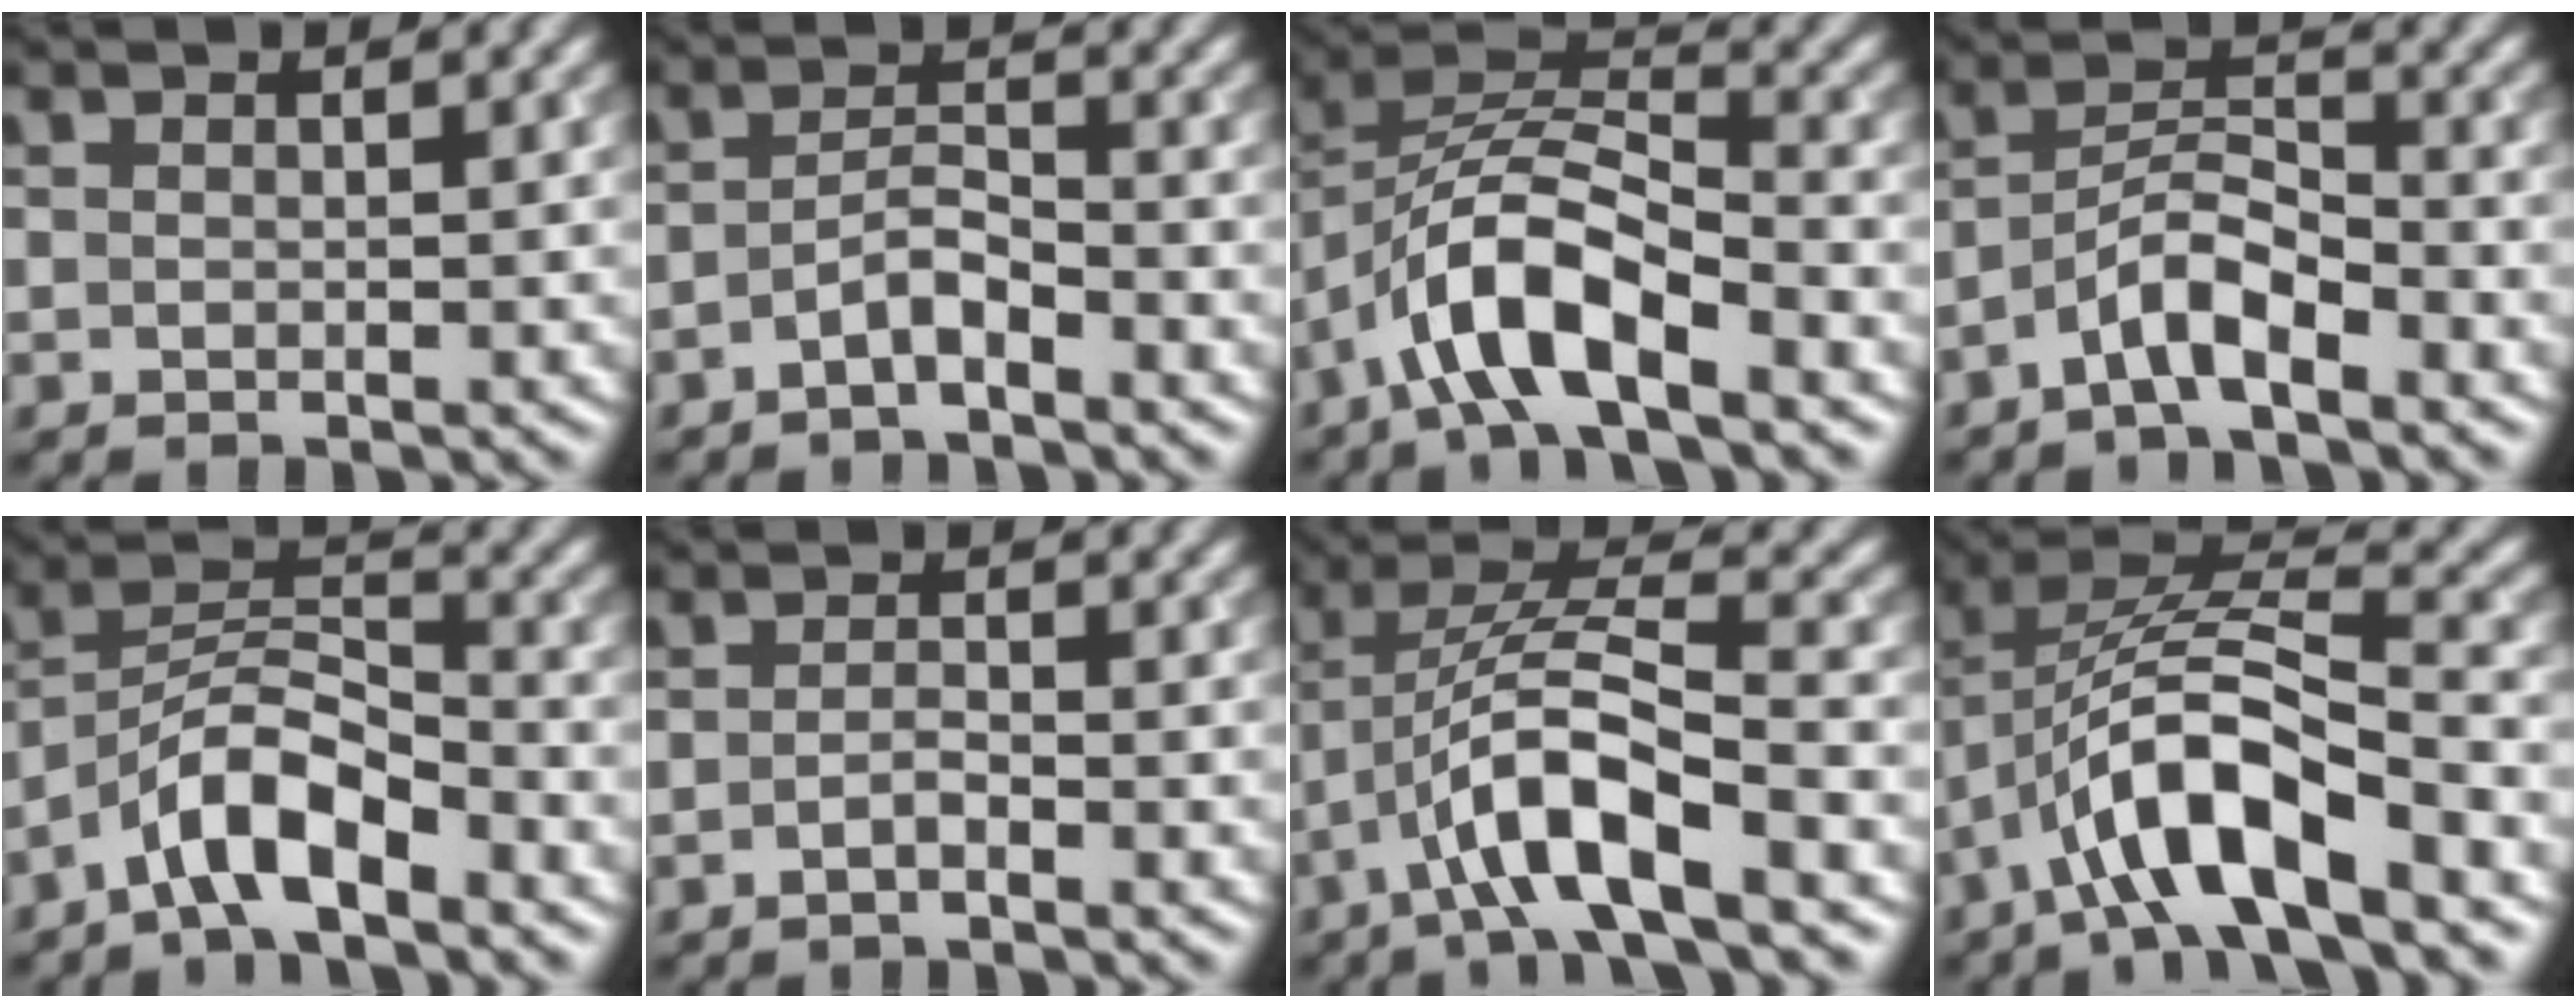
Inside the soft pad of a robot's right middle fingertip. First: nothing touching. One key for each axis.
{"total": 2.3, "fx": -1.5, "fy": 0.6, "fz": 1.7, "tx": -0.034, "ty": 0.008, "tz": -0.032}
{"total": 8.2, "fx": -4.5, "fy": 2.7, "fz": 6.3, "tx": -0.111, "ty": 0.014, "tz": -0.092}
{"total": 4.0, "fx": -2.7, "fy": 1.0, "fz": 2.7, "tx": -0.051, "ty": 0.013, "tz": -0.057}
{"total": 5.6, "fx": -3.9, "fy": 1.6, "fz": 3.7, "tx": -0.064, "ty": 0.011, "tz": -0.079}
{"total": 1.2, "fx": -0.7, "fy": 0.3, "fz": 0.9, "tx": -0.018, "ty": 0.002, "tz": -0.014}
{"total": 7.8, "fx": -3.7, "fy": 1.8, "fz": 6.6, "tx": -0.120, "ty": 0.018, "tz": -0.071}
{"total": 8.9, "fx": -4.1, "fy": 2.7, "fz": 7.4, "tx": -0.134, "ty": 0.016, "tz": -0.079}